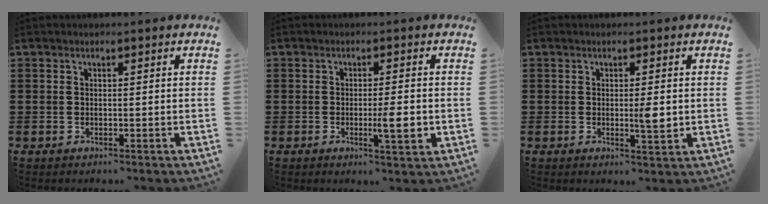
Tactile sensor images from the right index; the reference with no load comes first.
{"total": 5.0, "force": [-1.1, 0.6, 4.8], "torque": [-0.072, -0.008, -0.019]}
{"total": 3.4, "force": [0.0, 0.6, 3.3], "torque": [-0.051, -0.007, -0.002]}